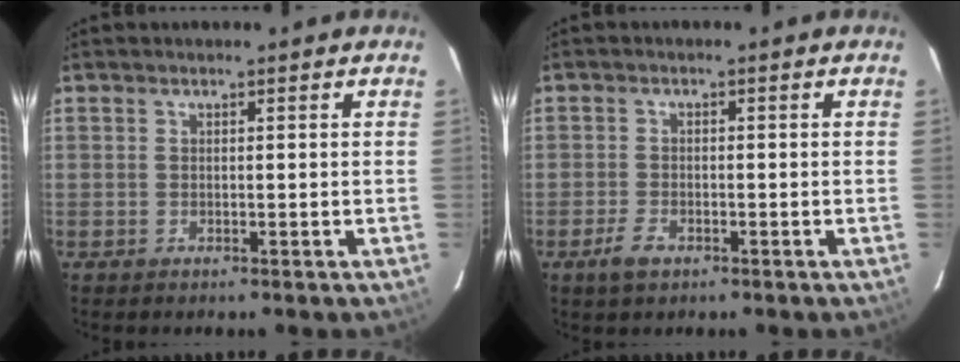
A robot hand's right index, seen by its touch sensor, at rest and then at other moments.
{"total": 3.6, "force": [-2.1, 2.1, 2.0], "torque": [-0.047, -0.003, -0.038]}